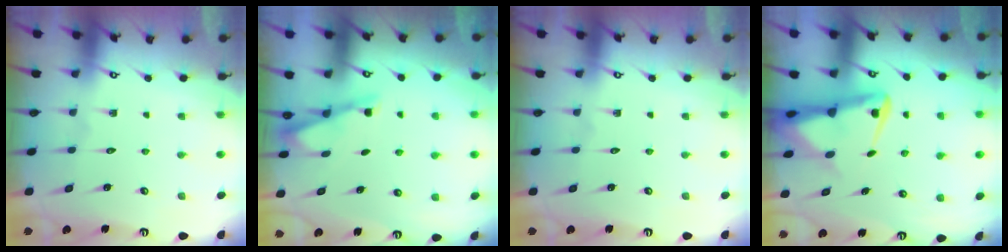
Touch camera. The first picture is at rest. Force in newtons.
{"total": 2.8, "press": 2.8, "slide": 0.3}
{"total": 0.0}
{"total": 5.5, "press": 5.4, "slide": 1.3}